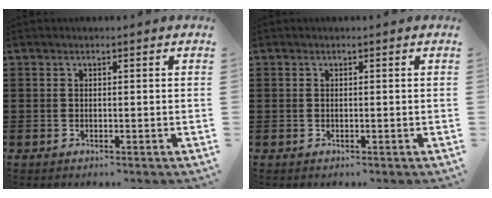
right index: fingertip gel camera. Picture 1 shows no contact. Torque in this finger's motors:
{"motor_torque": [0.91, 1.02, -0.04, 0.02]}